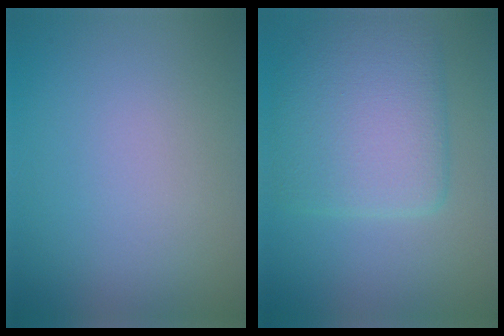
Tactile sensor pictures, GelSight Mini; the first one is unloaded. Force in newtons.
{"total": 6.6, "press": 6.6, "slide": 0.3}